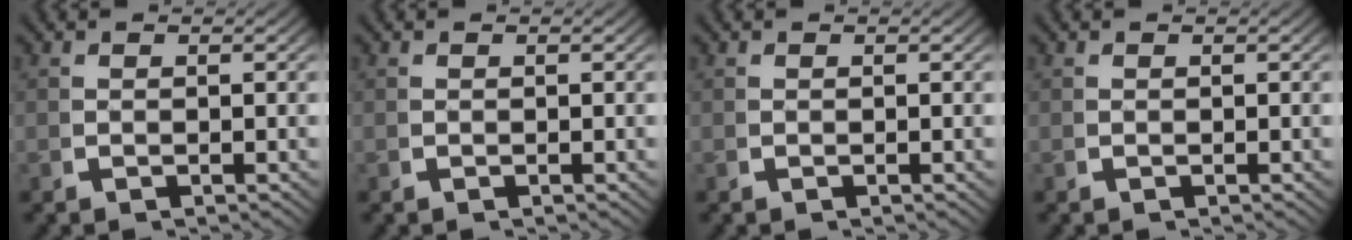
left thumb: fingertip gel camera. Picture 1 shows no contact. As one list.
[{"total": 0.0}, {"total": 0.0}, {"total": 0.0}]